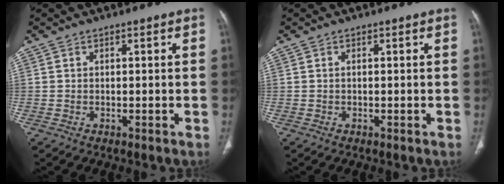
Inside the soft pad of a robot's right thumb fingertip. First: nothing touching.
{"total": 0.0}